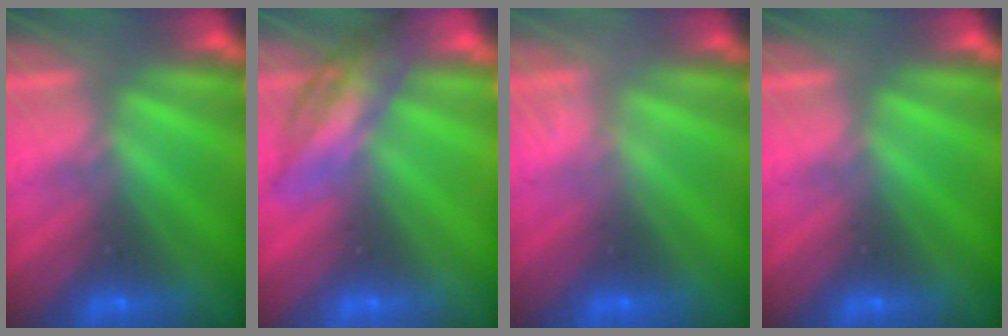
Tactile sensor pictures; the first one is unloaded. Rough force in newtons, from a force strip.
{"total": 2.4}
{"total": 1.6}
{"total": 0.0}